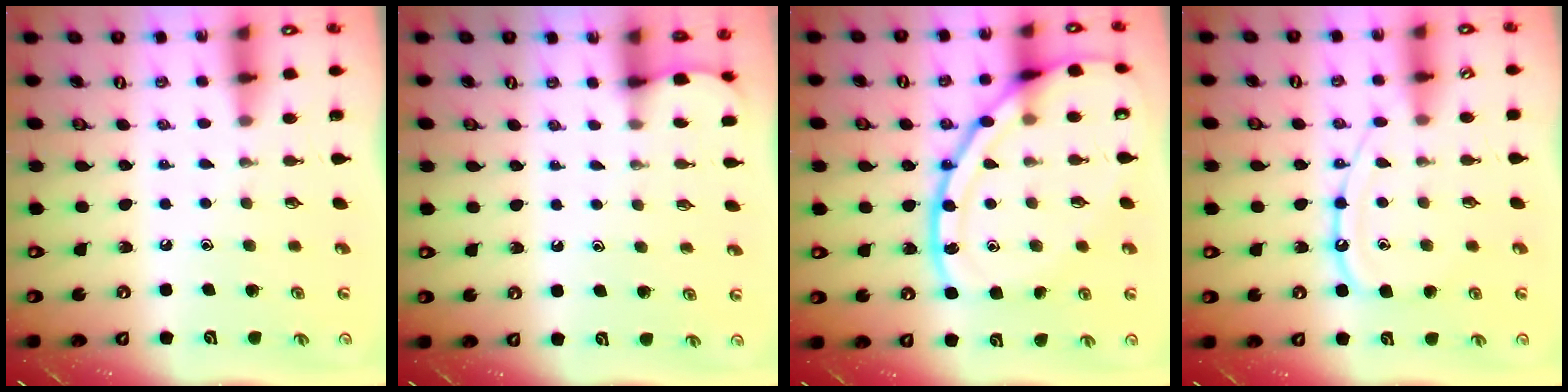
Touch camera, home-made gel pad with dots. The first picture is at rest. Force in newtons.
{"total": 1.7, "press": 1.6, "slide": 0.2}
{"total": 19.6, "press": 19.5, "slide": 2.0}
{"total": 11.8, "press": 11.8, "slide": 1.1}